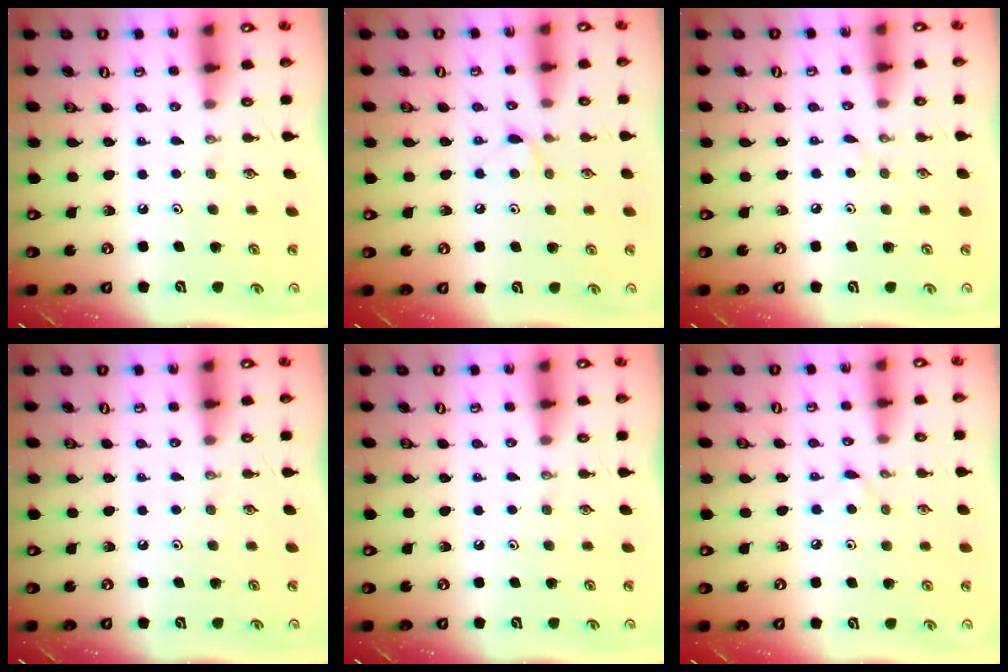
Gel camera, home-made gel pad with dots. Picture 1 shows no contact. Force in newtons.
{"total": 5.7, "press": 5.6, "slide": 0.7}
{"total": 2.1, "press": 2.1, "slide": 0.3}
{"total": 0.0}
{"total": 0.0}
{"total": 4.5, "press": 4.5, "slide": 0.5}